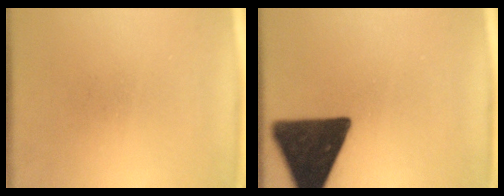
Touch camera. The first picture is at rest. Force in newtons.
{"total": 16.7}